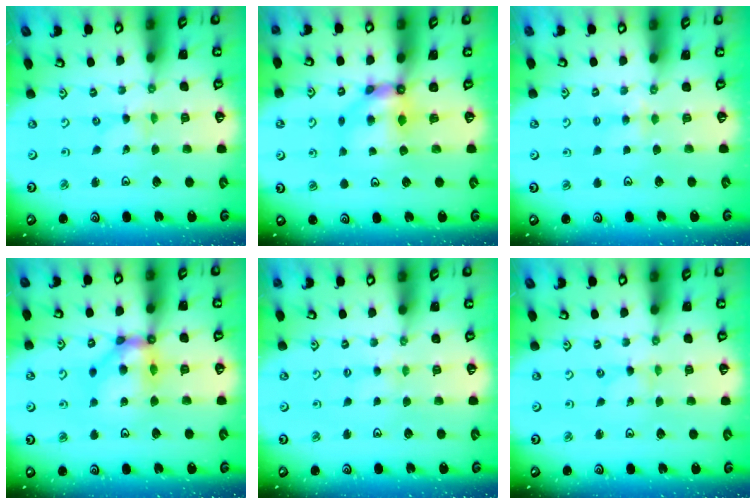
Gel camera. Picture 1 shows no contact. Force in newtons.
{"total": 6.6, "press": 6.6, "slide": 0.7}
{"total": 4.0, "press": 4.0, "slide": 0.7}
{"total": 10.4, "press": 10.3, "slide": 1.4}
{"total": 2.1, "press": 2.1, "slide": 0.3}
{"total": 0.0}